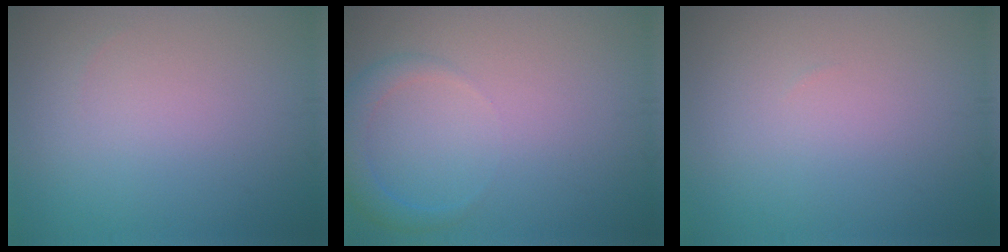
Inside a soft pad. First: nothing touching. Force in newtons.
{"total": 2.2, "press": 2.2, "slide": 0.2}
{"total": 0.0}